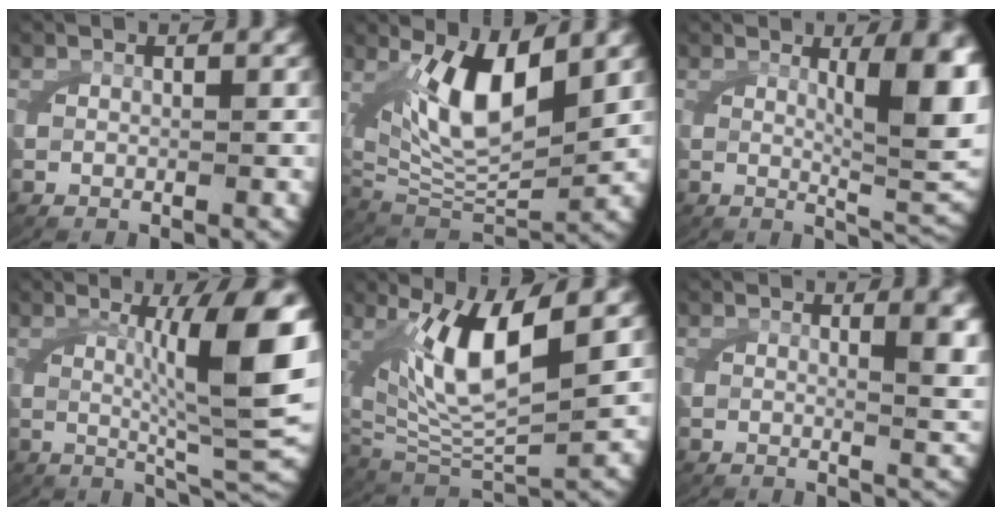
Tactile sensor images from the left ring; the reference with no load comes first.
{"total": 9.6, "force": [2.1, 5.3, 7.7], "torque": [-0.170, -0.018, 0.050]}
{"total": 7.7, "force": [1.4, 2.4, 7.2], "torque": [-0.092, -0.012, 0.028]}
{"total": 11.3, "force": [1.5, 3.1, 10.7], "torque": [-0.148, 0.000, 0.026]}
{"total": 9.1, "force": [1.8, 4.4, 7.8], "torque": [-0.170, -0.011, 0.047]}
{"total": 3.5, "force": [1.1, 0.6, 3.2], "torque": [-0.048, -0.011, 0.021]}